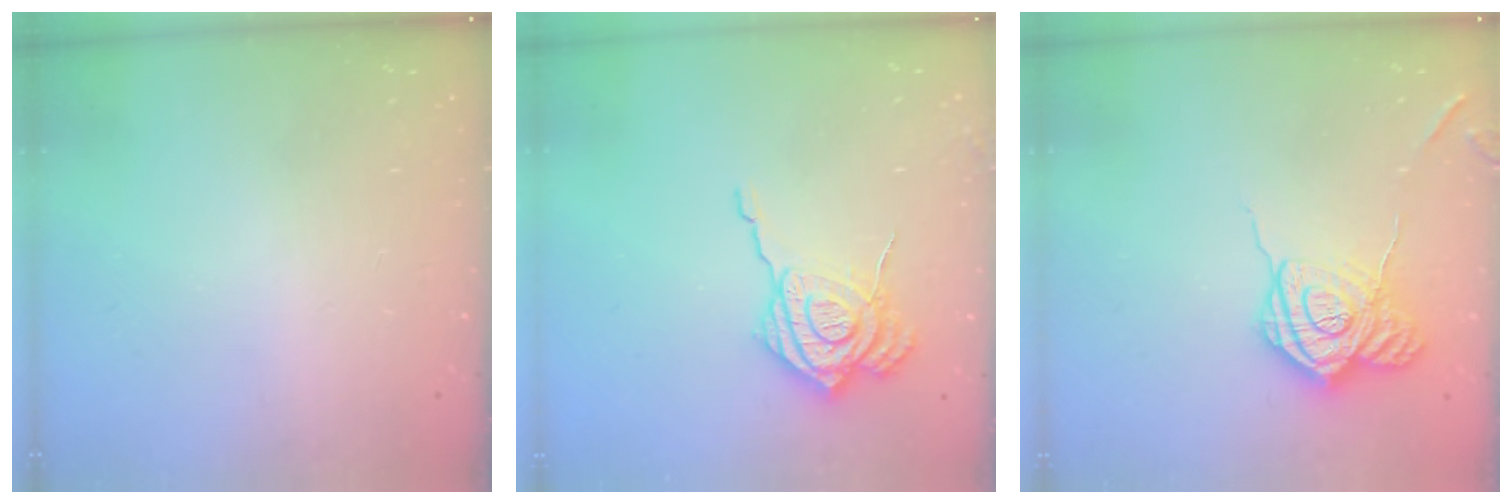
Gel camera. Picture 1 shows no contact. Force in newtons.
{"total": 15.0, "press": 14.8, "slide": 1.8}
{"total": 17.0, "press": 17.0, "slide": 0.9}